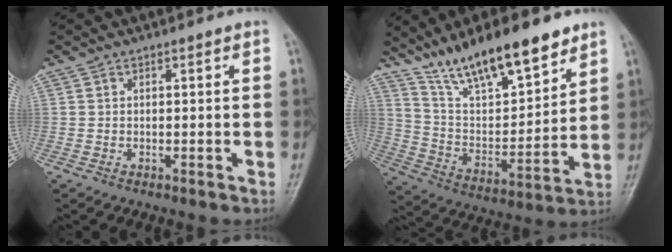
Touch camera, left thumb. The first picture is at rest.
{"total": 18.8, "force": [13.7, 5.9, 11.5], "torque": [-0.156, -0.064, 0.246]}